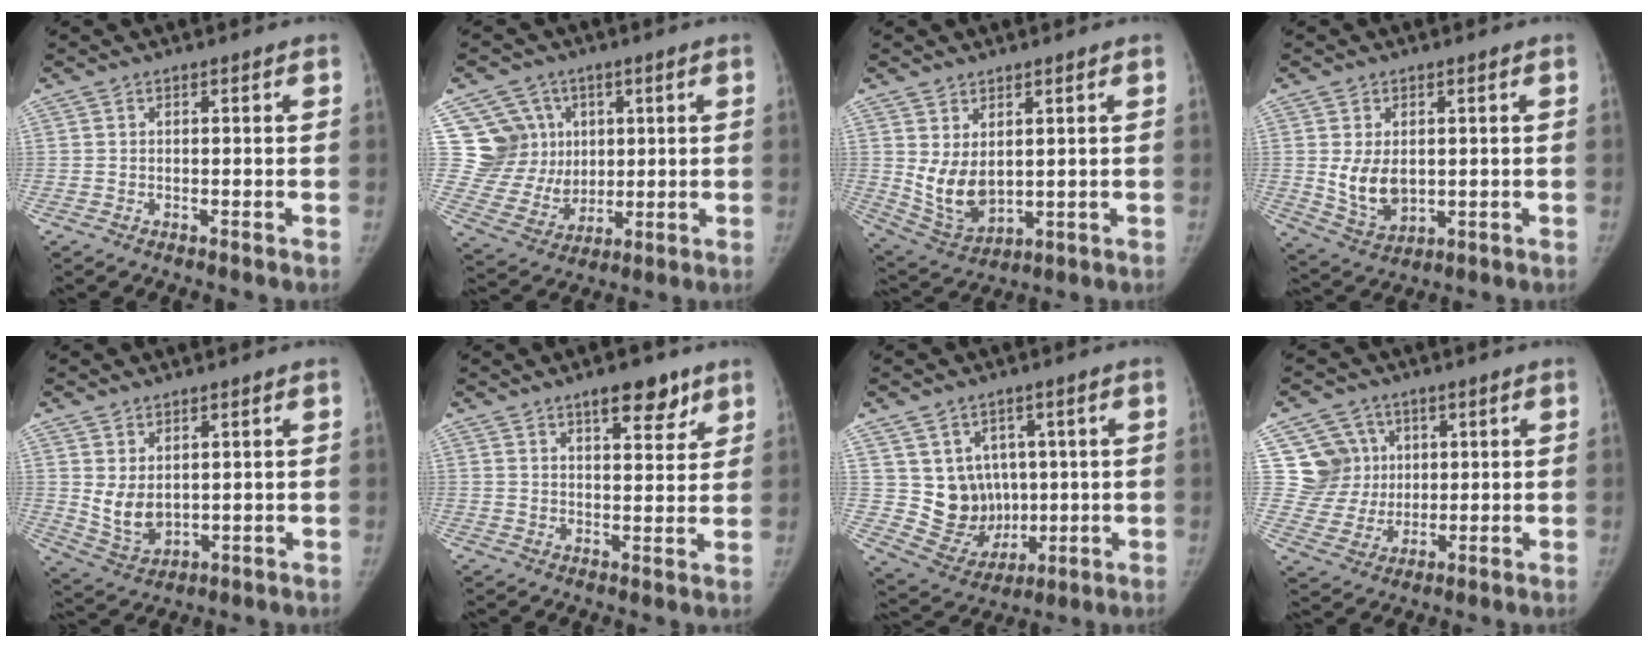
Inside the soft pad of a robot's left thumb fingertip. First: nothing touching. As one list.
[{"total": 12.4, "force": [4.0, 11.3, 3.0], "torque": [-0.008, -0.010, 0.089]}, {"total": 8.5, "force": [1.6, 5.4, 6.3], "torque": [-0.100, -0.022, 0.055]}, {"total": 7.7, "force": [0.4, 5.3, 5.5], "torque": [-0.078, -0.016, 0.024]}, {"total": 6.4, "force": [1.3, 4.3, 4.6], "torque": [-0.067, -0.019, 0.045]}, {"total": 7.5, "force": [4.9, 2.9, 4.9], "torque": [-0.040, -0.026, 0.069]}, {"total": 11.2, "force": [1.6, 9.9, 5.1], "torque": [-0.035, -0.012, 0.057]}, {"total": 9.6, "force": [2.8, 9.0, 1.7], "torque": [0.014, -0.006, 0.058]}]